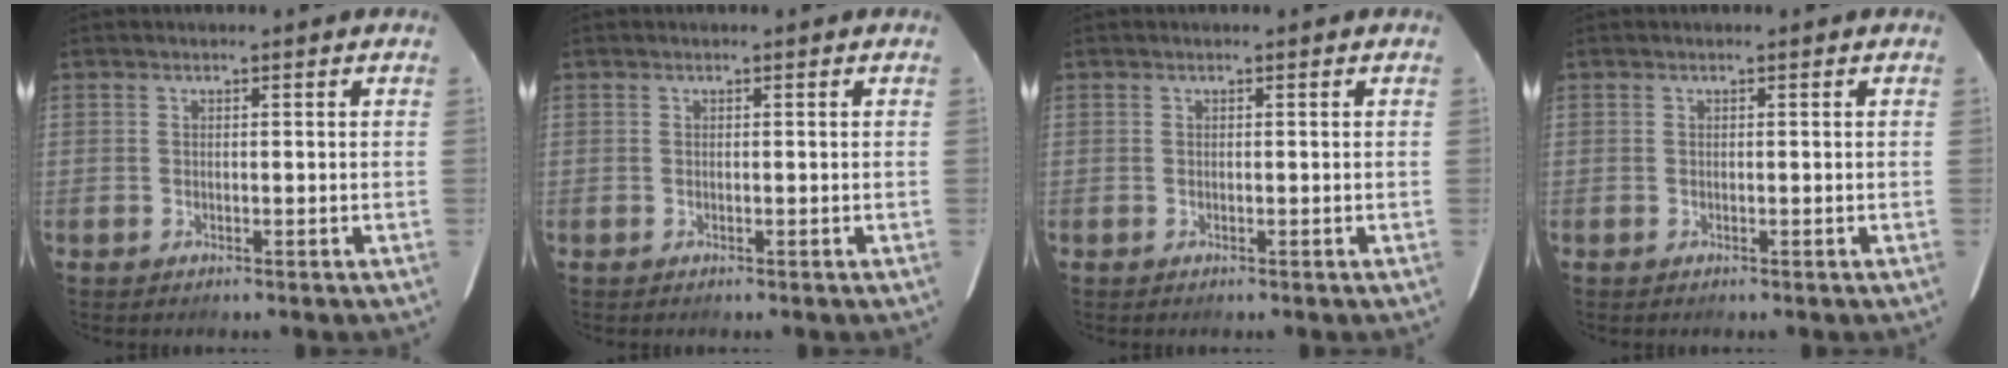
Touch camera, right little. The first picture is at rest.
{"total": 0.0}
{"total": 0.0}
{"total": 0.0}